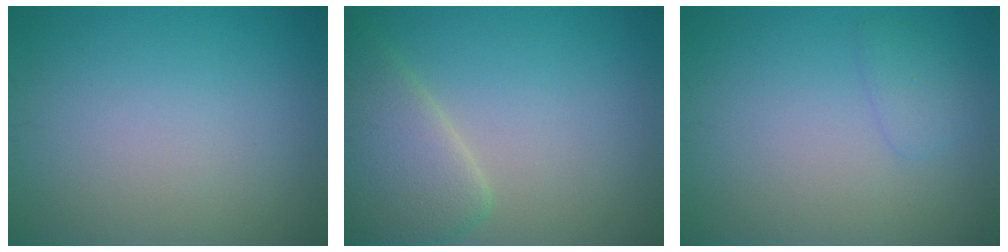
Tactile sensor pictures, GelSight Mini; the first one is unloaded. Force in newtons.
{"total": 4.9, "press": 4.8, "slide": 0.5}
{"total": 1.3, "press": 1.3, "slide": 0.0}